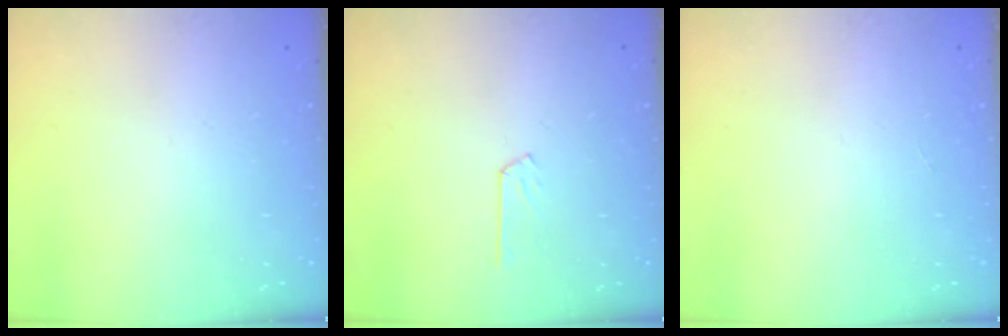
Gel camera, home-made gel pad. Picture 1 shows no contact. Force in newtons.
{"total": 3.7, "press": 3.7, "slide": 0.5}
{"total": 0.0}